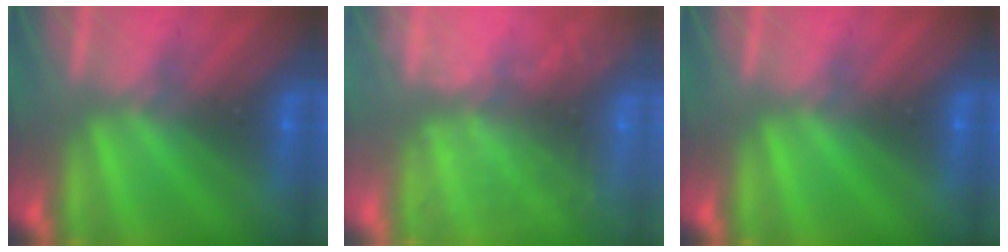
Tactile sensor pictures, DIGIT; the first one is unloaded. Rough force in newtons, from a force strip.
{"total": 8.5}
{"total": 0.0}